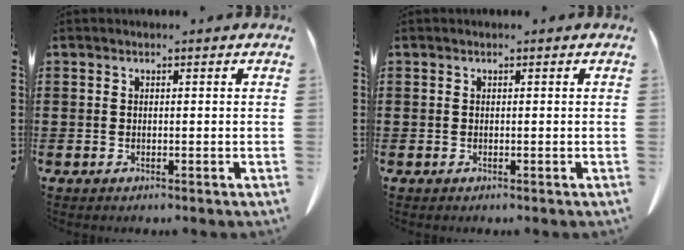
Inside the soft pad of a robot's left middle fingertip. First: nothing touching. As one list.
[{"total": 0.0}]